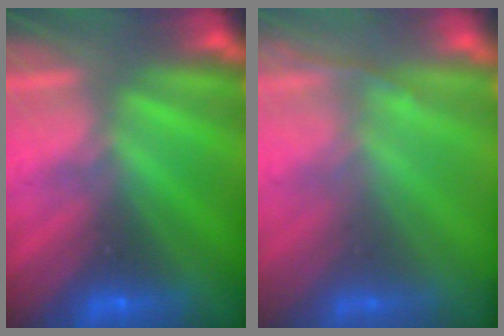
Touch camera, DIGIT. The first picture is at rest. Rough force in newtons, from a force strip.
{"total": 1.4}